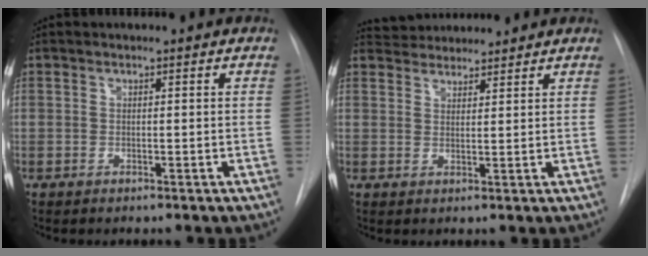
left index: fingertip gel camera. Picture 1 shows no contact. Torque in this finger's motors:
{"motor_torque": [-0.56, -0.51, -0.69, -0.21]}